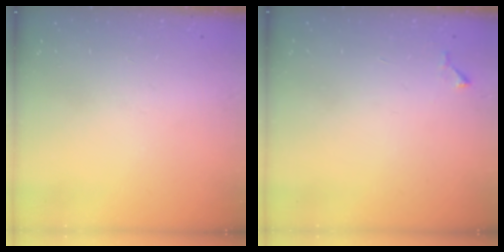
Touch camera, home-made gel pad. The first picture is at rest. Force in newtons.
{"total": 4.4, "press": 4.4, "slide": 0.7}